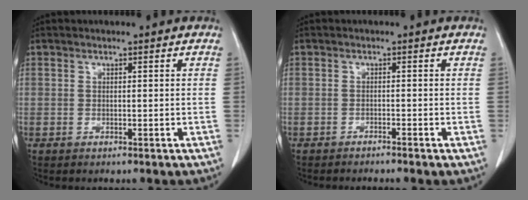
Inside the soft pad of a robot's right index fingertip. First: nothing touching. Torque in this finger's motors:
{"motor_torque": [0.22, -0.34, 0.17, 0.04]}